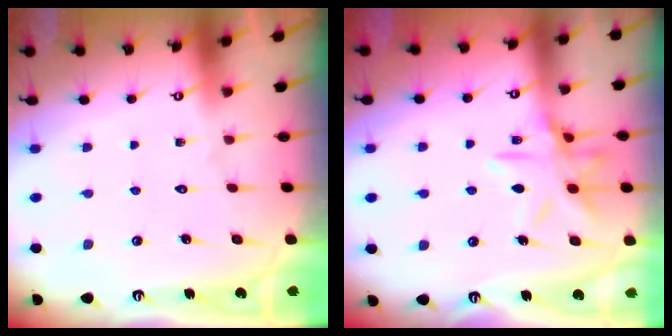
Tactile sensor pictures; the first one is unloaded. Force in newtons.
{"total": 12.1, "press": 12.0, "slide": 0.9}